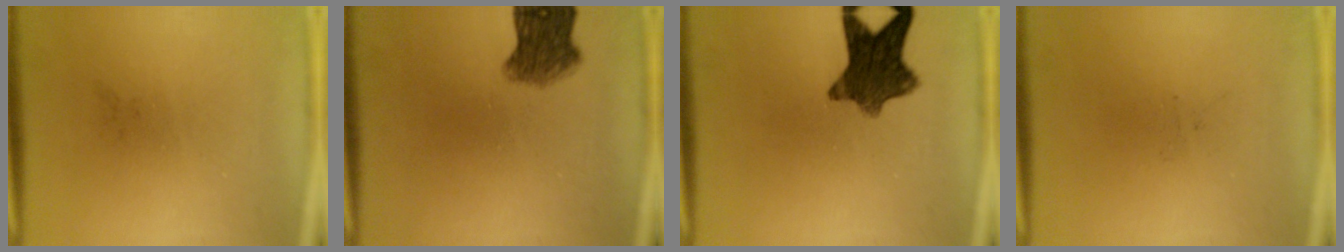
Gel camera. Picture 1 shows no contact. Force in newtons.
{"total": 5.8}
{"total": 9.5}
{"total": 0.0}